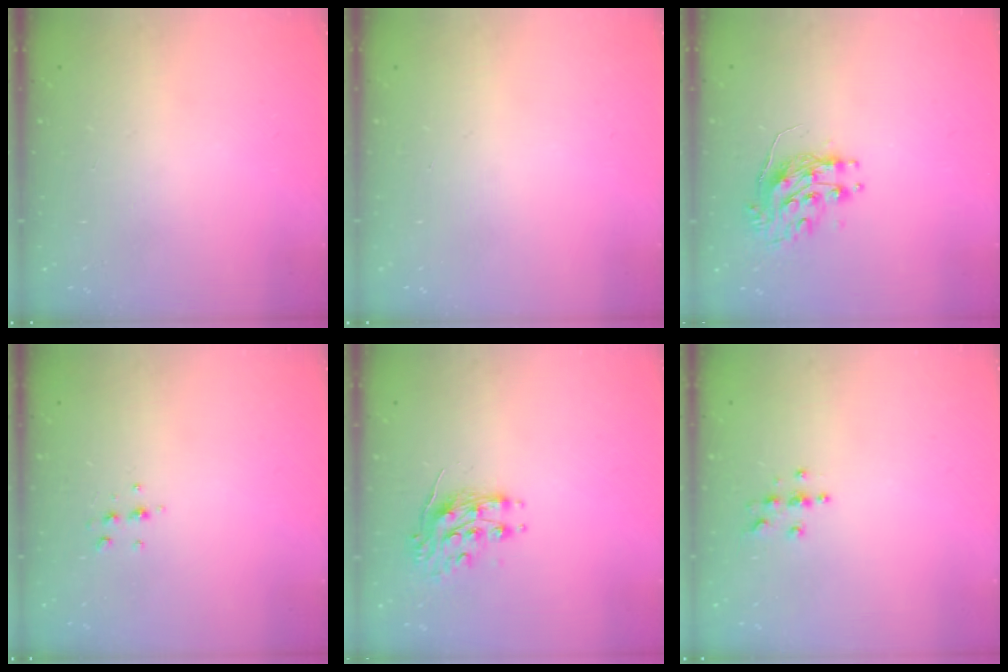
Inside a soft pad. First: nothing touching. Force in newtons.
{"total": 0.0}
{"total": 9.2, "press": 9.2, "slide": 0.7}
{"total": 4.7, "press": 4.4, "slide": 1.6}
{"total": 8.4, "press": 8.3, "slide": 0.4}
{"total": 3.9, "press": 3.8, "slide": 0.4}